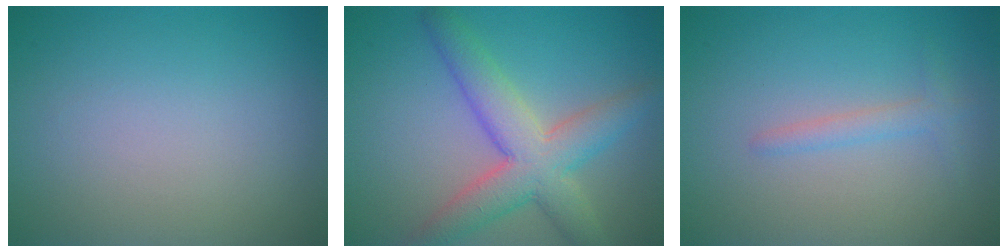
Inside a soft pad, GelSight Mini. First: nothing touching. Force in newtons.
{"total": 6.5, "press": 6.4, "slide": 0.3}
{"total": 1.5, "press": 1.5, "slide": 0.1}